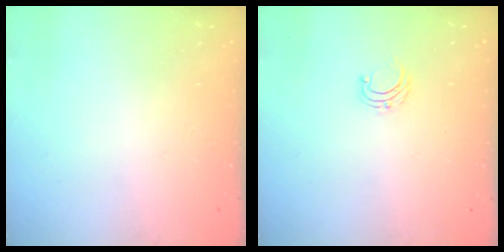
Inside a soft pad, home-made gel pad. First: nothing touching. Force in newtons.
{"total": 4.3, "press": 4.3, "slide": 0.3}